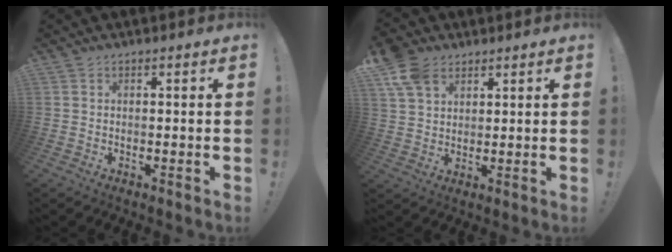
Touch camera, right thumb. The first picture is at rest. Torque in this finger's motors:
{"motor_torque": [0.28, 0.36, 0.28, 0.23, 0.09]}